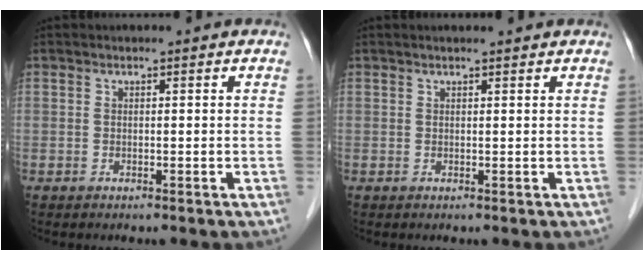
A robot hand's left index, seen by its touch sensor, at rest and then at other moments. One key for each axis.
{"total": 2.6, "fx": 2.4, "fy": 0.1, "fz": 1.1, "tx": -0.013, "ty": 0.016, "tz": 0.030}